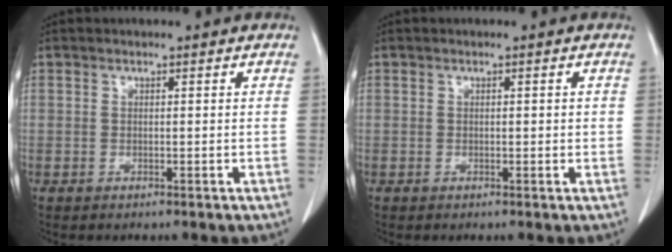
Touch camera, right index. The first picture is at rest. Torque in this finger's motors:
{"motor_torque": [-0.10, 0.01, -0.03, -0.01]}